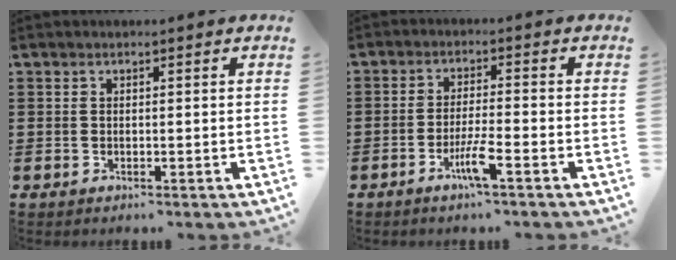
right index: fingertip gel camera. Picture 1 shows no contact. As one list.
[{"total": 4.3, "force": [-2.5, 0.1, 3.5], "torque": [-0.073, -0.009, -0.048]}]